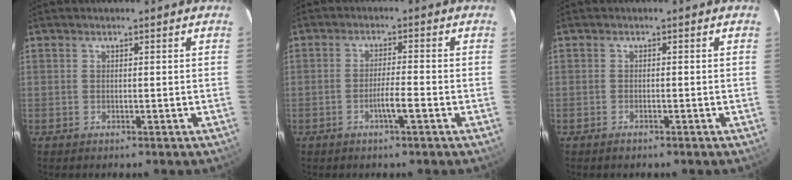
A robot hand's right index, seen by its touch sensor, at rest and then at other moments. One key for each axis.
{"total": 3.3, "fx": -1.5, "fy": -0.1, "fz": 3.0, "tx": -0.050, "ty": -0.002, "tz": -0.027}
{"total": 1.0, "fx": -0.8, "fy": 0.3, "fz": 0.5, "tx": -0.012, "ty": -0.001, "tz": -0.010}